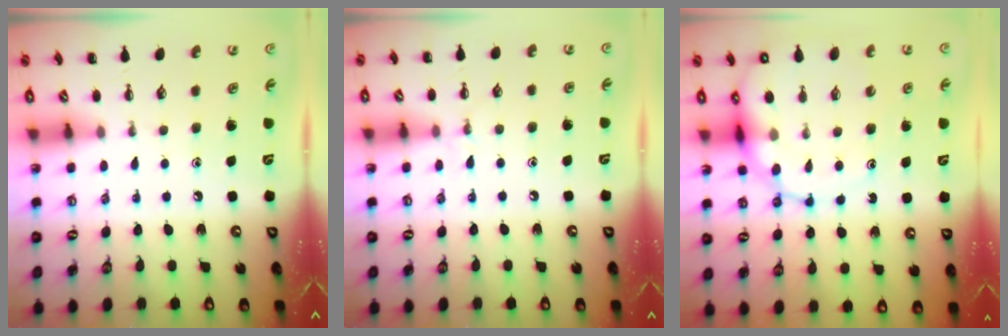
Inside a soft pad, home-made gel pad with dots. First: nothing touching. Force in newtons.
{"total": 4.6, "press": 4.3, "slide": 1.5}
{"total": 14.0, "press": 13.7, "slide": 3.2}